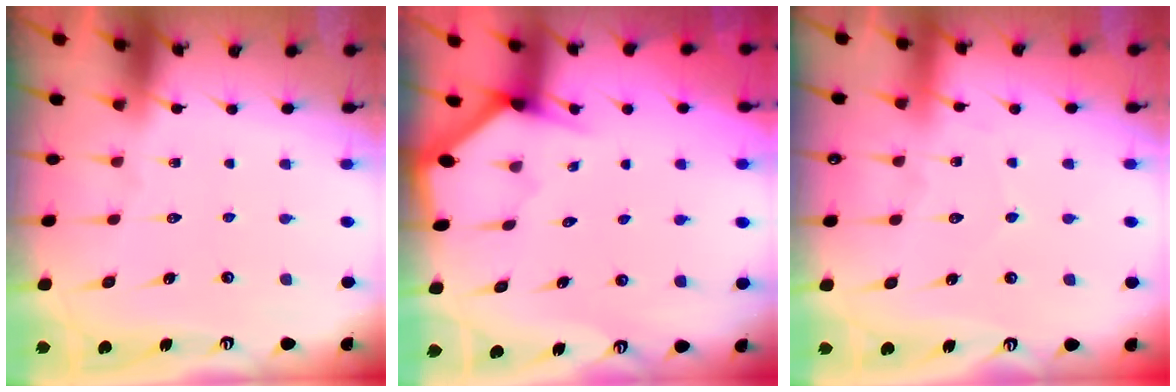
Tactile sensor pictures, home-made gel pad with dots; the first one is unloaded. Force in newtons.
{"total": 2.9, "press": 2.9, "slide": 0.2}
{"total": 4.2, "press": 4.2, "slide": 0.5}